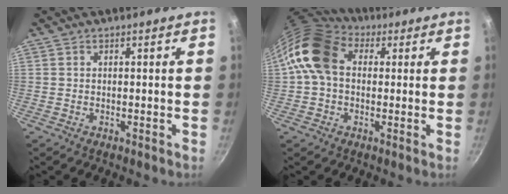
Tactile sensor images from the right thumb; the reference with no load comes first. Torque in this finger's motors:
{"motor_torque": [0.16, 0.96, 0.29, -0.24, 0.36]}